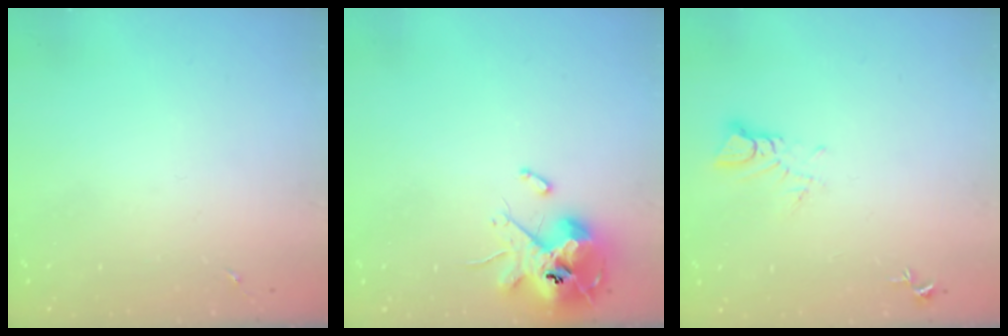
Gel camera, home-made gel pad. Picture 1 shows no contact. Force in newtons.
{"total": 13.1, "press": 12.9, "slide": 2.1}
{"total": 3.8, "press": 3.7, "slide": 0.2}